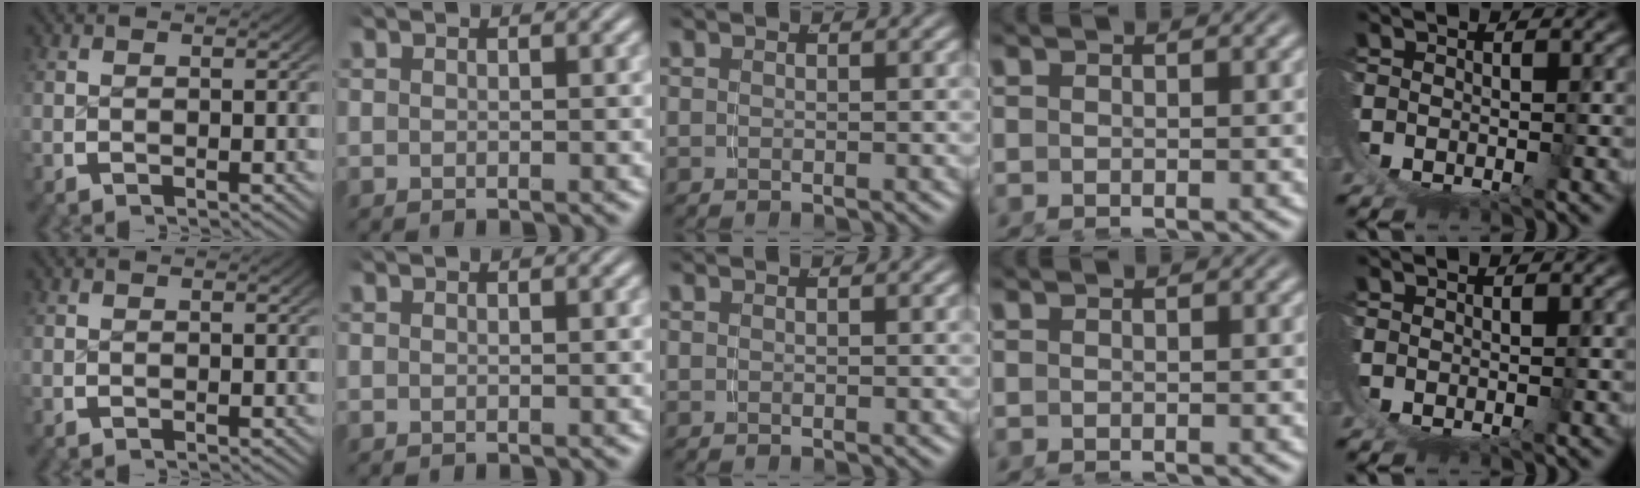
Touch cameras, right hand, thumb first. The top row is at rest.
{}